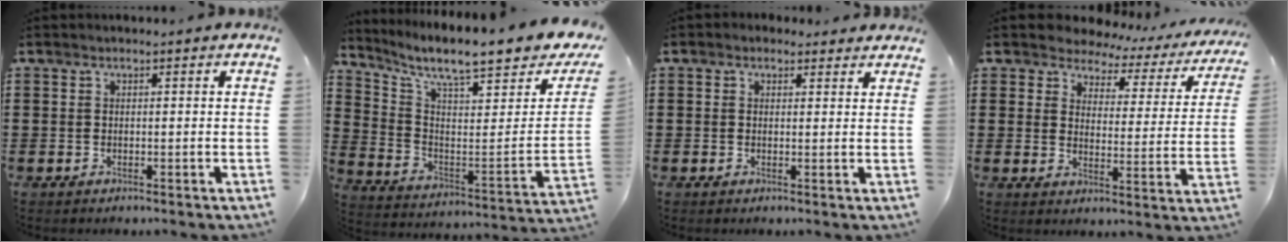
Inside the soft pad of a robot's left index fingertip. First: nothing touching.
{"total": 8.2, "force": [6.7, 0.9, 4.6], "torque": [-0.096, -0.066, 0.104]}
{"total": 1.5, "force": [1.1, 1.0, 0.2], "torque": [0.001, 0.005, 0.018]}
{"total": 3.7, "force": [3.2, 1.6, 0.5], "torque": [-0.035, -0.019, 0.051]}